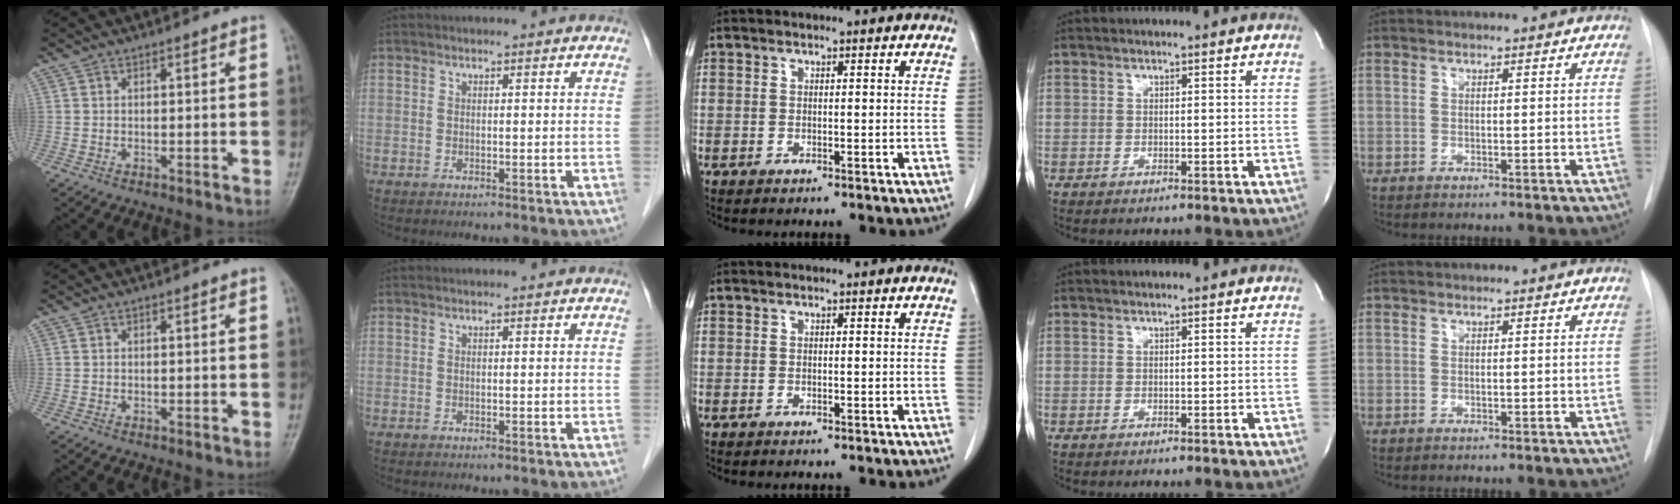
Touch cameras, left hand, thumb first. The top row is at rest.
{}